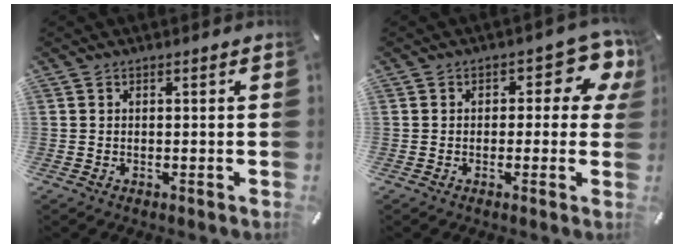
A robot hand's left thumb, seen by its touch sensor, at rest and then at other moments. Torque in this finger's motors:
{"motor_torque": [0.14, 0.19, 0.33, 0.18, 0.04]}